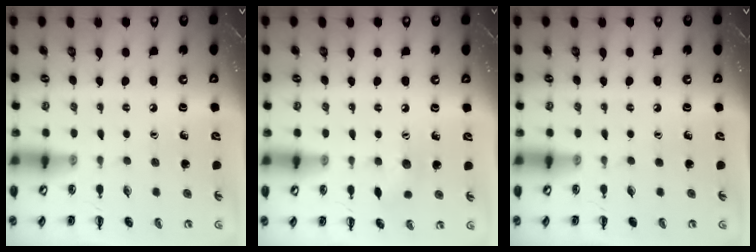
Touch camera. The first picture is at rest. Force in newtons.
{"total": 6.2, "press": 6.0, "slide": 1.6}
{"total": 0.0}